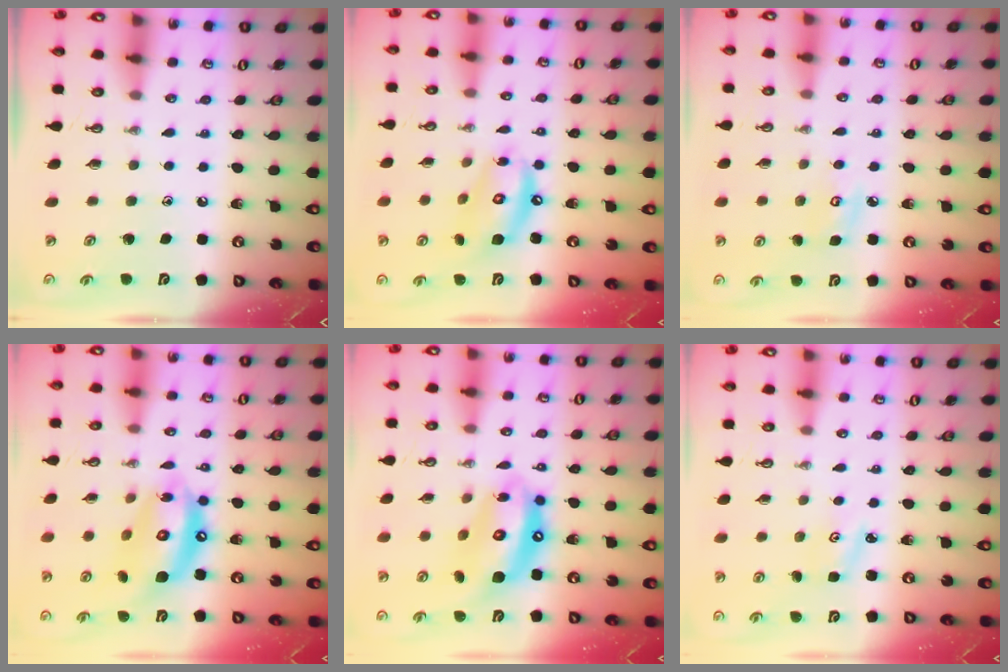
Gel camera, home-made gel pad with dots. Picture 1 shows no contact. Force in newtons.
{"total": 12.1, "press": 12.1, "slide": 0.9}
{"total": 6.3, "press": 6.3, "slide": 0.4}
{"total": 14.2, "press": 14.1, "slide": 1.5}
{"total": 14.1, "press": 14.1, "slide": 1.4}
{"total": 2.7, "press": 2.6, "slide": 0.4}